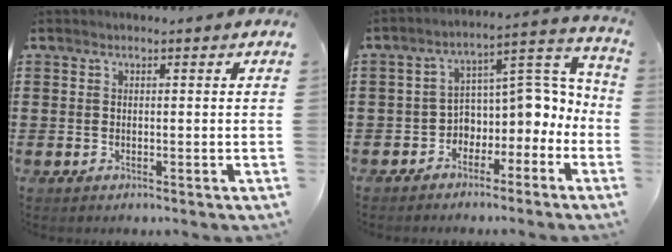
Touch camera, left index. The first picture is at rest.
{"total": 4.1, "force": [-1.8, 3.4, 1.3], "torque": [-0.040, -0.020, -0.042]}